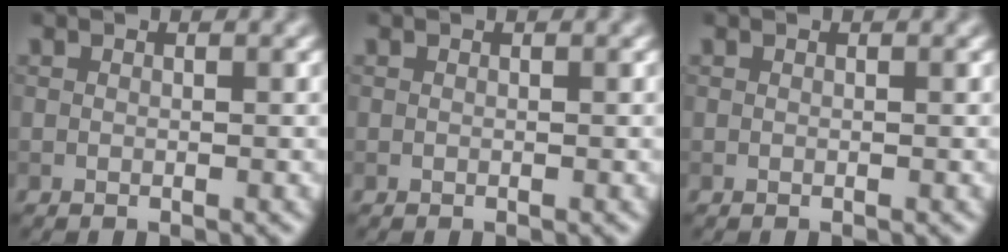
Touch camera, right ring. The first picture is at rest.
{"total": 0.0}
{"total": 0.0}